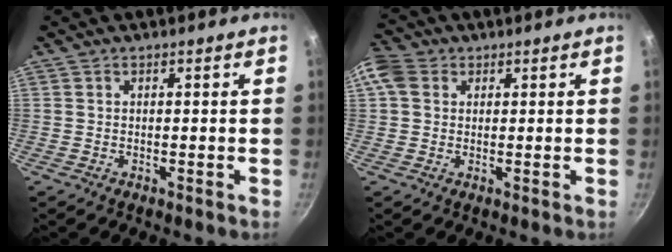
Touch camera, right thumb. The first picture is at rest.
{"total": 5.2, "force": [1.4, 4.3, 2.6], "torque": [-0.039, 0.007, 0.014]}